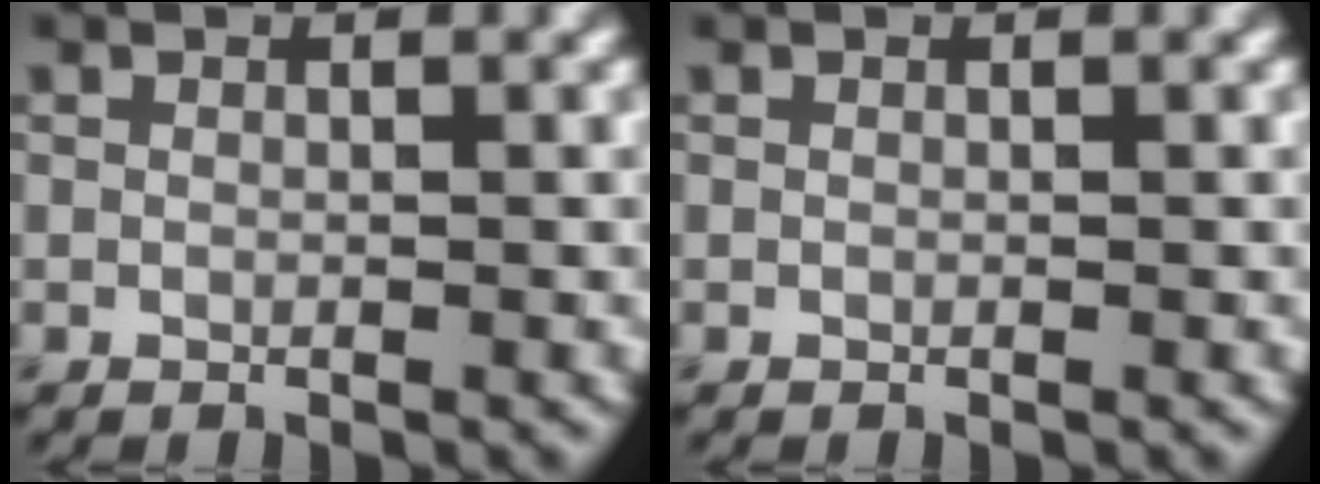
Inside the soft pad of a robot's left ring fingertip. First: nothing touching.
{"total": 0.0}